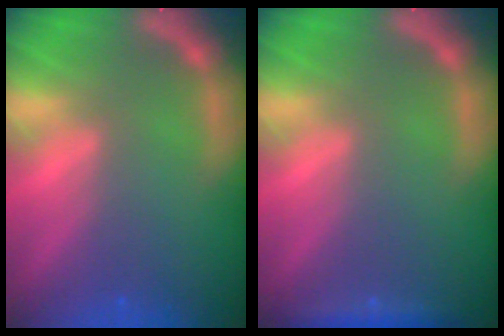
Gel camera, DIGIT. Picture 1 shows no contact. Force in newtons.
{"total": 1.9}